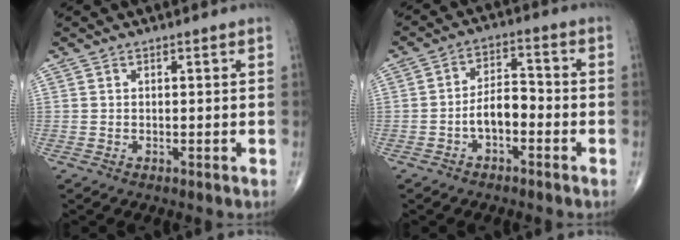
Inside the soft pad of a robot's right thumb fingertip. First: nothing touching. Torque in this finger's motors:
{"motor_torque": [0.57, 0.33, 0.69, -0.27, 0.03]}